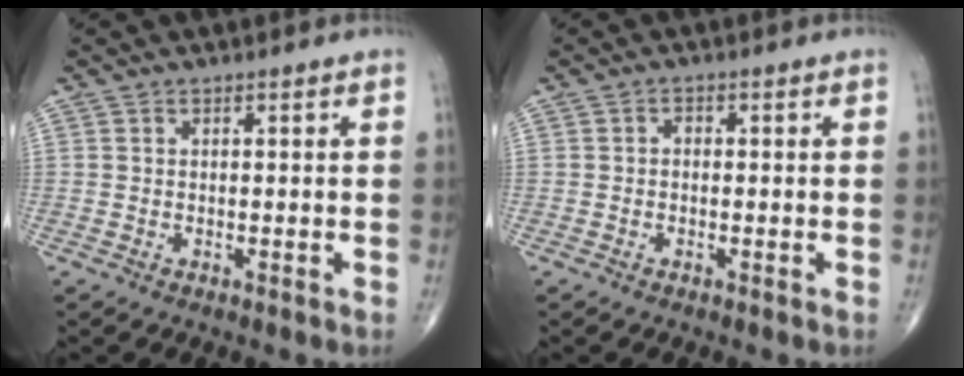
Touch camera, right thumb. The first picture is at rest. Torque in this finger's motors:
{"motor_torque": [-0.36, -0.21, -0.05, -0.28, 0.03]}